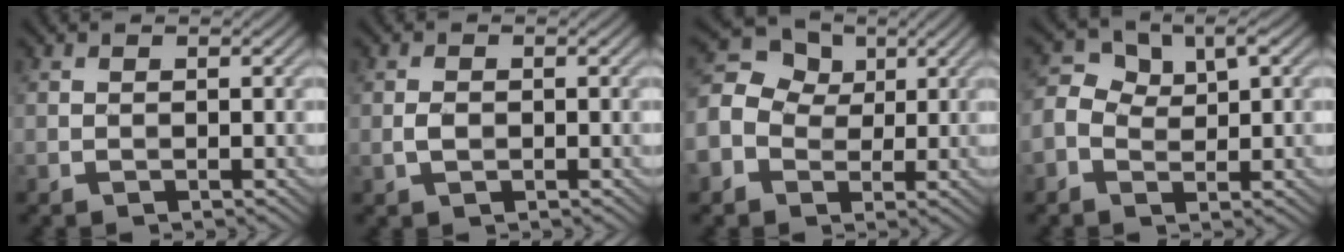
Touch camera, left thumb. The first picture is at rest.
{"total": 1.6, "force": [-0.4, 1.0, 1.2], "torque": [-0.029, 0.002, -0.008]}
{"total": 10.2, "force": [0.1, 8.6, 5.5], "torque": [-0.156, 0.020, -0.016]}
{"total": 4.4, "force": [0.4, 2.9, 3.3], "torque": [-0.070, 0.009, 0.005]}